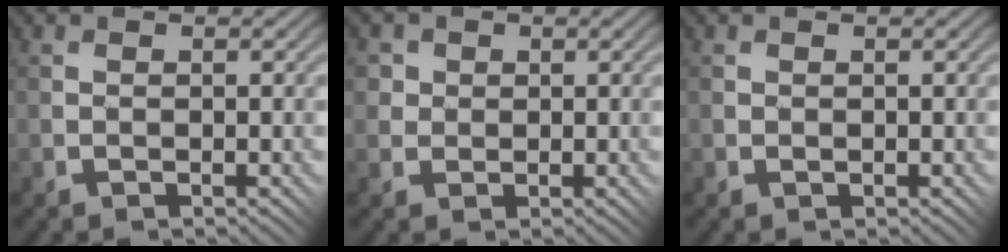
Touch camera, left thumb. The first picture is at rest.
{"total": 4.0, "force": [1.6, 3.5, 0.8], "torque": [-0.025, 0.011, 0.017]}
{"total": 0.0}